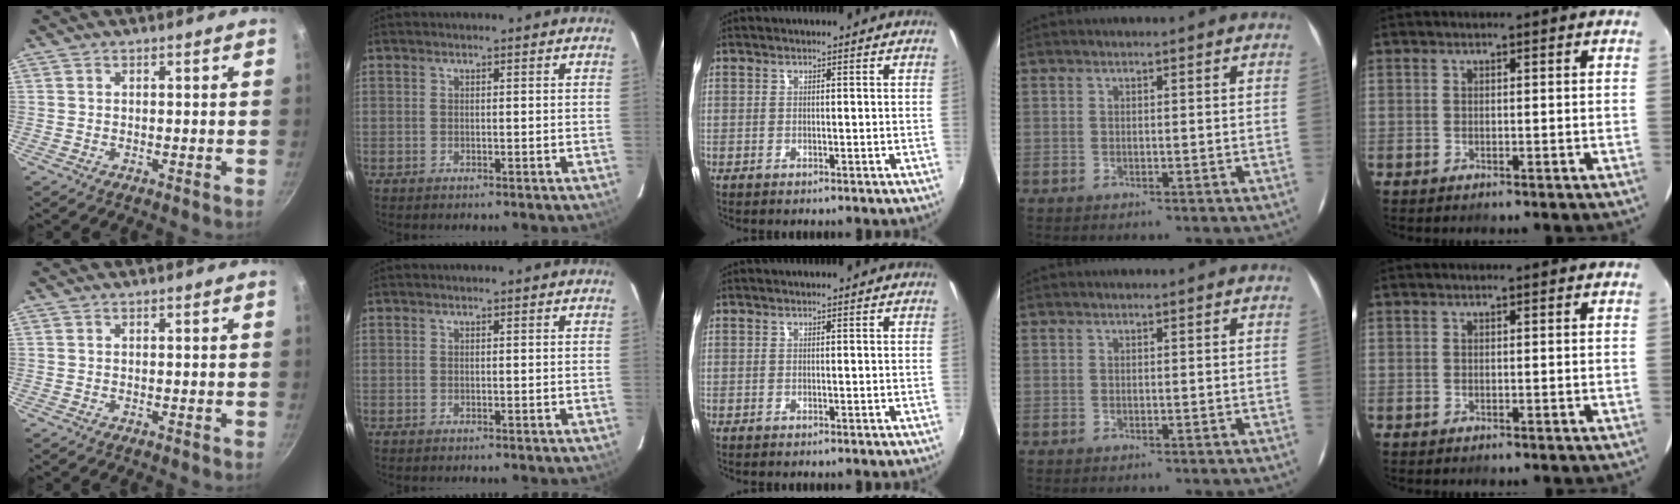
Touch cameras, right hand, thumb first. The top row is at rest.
{}